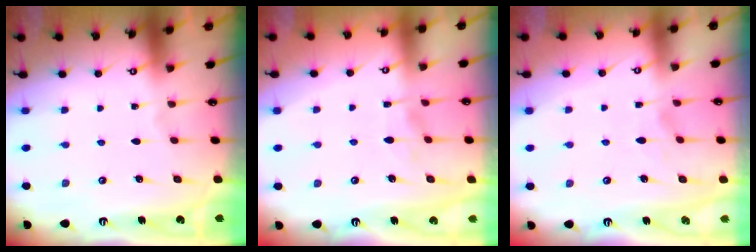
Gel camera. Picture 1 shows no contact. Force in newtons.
{"total": 1.2, "press": 0.8, "slide": 0.9}
{"total": 2.9, "press": 2.7, "slide": 1.1}